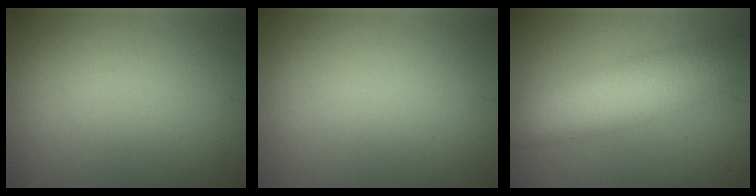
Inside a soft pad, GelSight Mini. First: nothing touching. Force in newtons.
{"total": 0.0}
{"total": 6.8, "press": 6.8, "slide": 0.2}